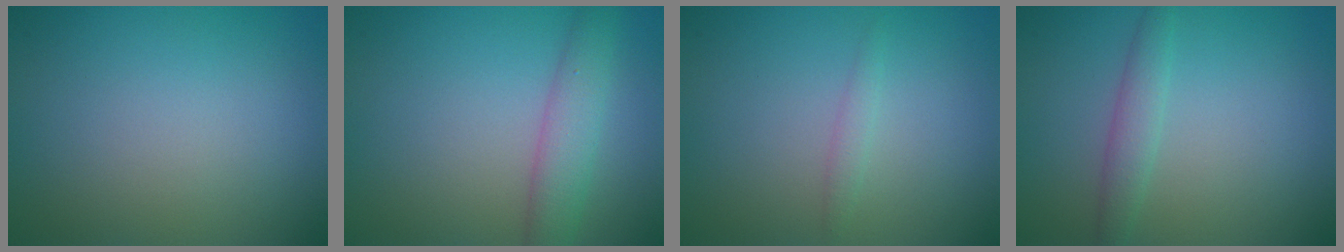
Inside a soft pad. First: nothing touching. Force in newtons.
{"total": 3.2, "press": 3.1, "slide": 0.2}
{"total": 0.8, "press": 0.8, "slide": 0.1}
{"total": 1.8, "press": 1.8, "slide": 0.1}